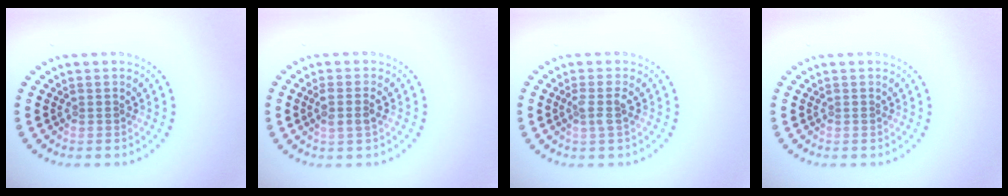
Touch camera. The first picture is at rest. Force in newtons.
{"total": 1.9, "press": 1.7, "slide": 0.8}
{"total": 1.6, "press": 1.2, "slide": 1.0}
{"total": 0.0}